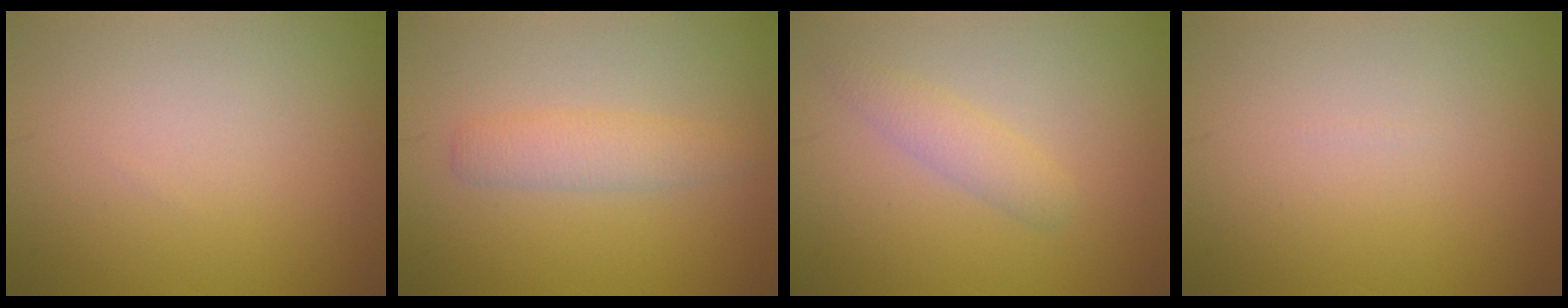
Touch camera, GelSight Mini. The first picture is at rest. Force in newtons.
{"total": 2.4, "press": 2.4, "slide": 0.1}
{"total": 1.9, "press": 1.9, "slide": 0.0}
{"total": 0.0}